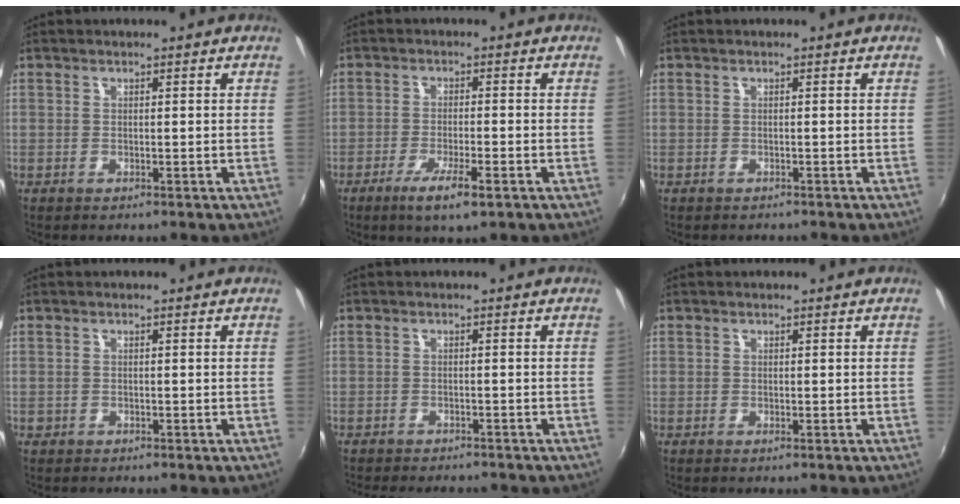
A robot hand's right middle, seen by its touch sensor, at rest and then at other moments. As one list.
[{"total": 6.4, "force": [-3.7, 0.9, 5.2], "torque": [-0.110, -0.015, -0.064]}, {"total": 0.9, "force": [-0.8, 0.4, 0.1], "torque": [-0.006, -0.002, -0.011]}, {"total": 0.7, "force": [-0.3, 0.6, 0.1], "torque": [-0.001, -0.003, -0.006]}, {"total": 5.2, "force": [-4.7, 1.3, 1.9], "torque": [-0.048, -0.017, -0.070]}, {"total": 0.0}]